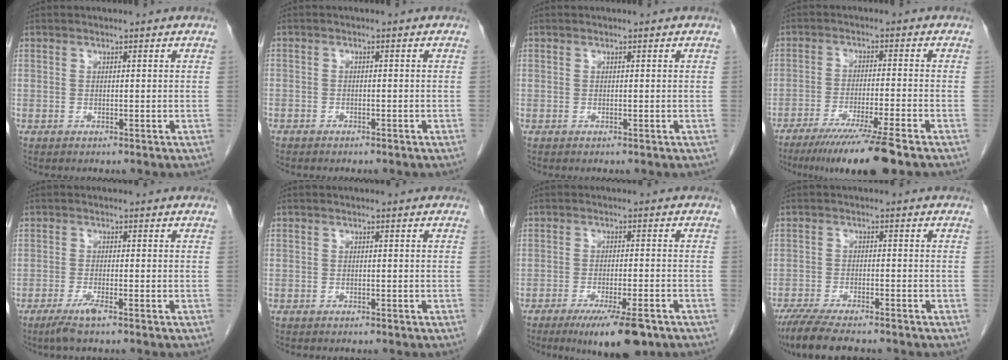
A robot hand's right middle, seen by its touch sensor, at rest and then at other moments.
{"total": 1.5, "force": [-1.2, 0.8, 0.3], "torque": [-0.010, 0.002, -0.019]}
{"total": 0.0}
{"total": 11.3, "force": [-8.4, -1.2, 7.5], "torque": [-0.112, -0.035, -0.134]}
{"total": 2.7, "force": [-1.9, -0.2, 1.9], "torque": [-0.044, -0.007, -0.040]}
{"total": 0.6, "force": [-0.4, 0.4, 0.1], "torque": [-0.007, 0.003, -0.010]}
{"total": 9.6, "force": [-6.4, 1.5, 6.9], "torque": [-0.102, -0.018, -0.096]}
{"total": 10.1, "force": [-8.5, 1.7, 5.1], "torque": [-0.081, -0.022, -0.138]}